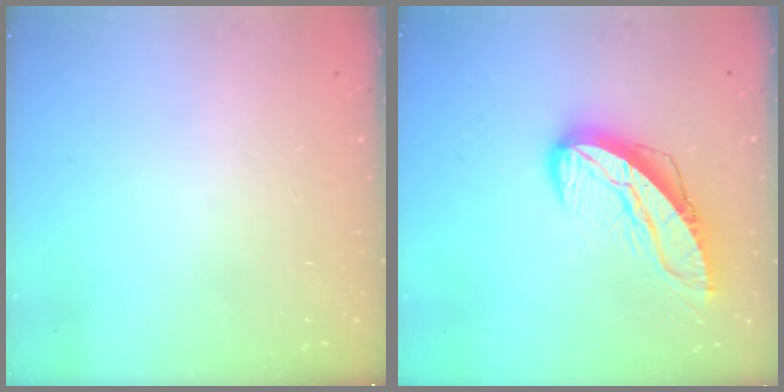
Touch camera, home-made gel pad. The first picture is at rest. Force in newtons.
{"total": 9.9, "press": 9.9, "slide": 0.7}